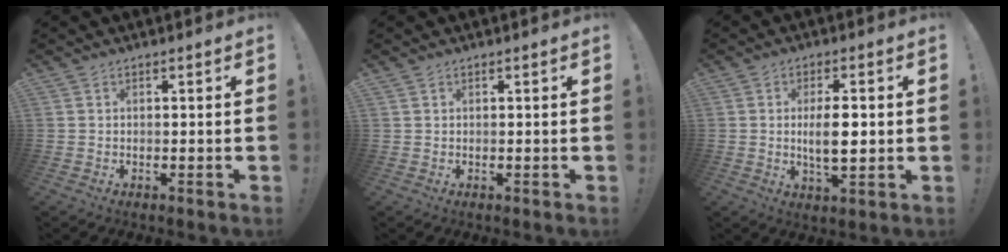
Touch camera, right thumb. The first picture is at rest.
{"total": 0.0}
{"total": 8.1, "force": [0.3, 2.9, 7.6], "torque": [-0.131, -0.010, -0.004]}